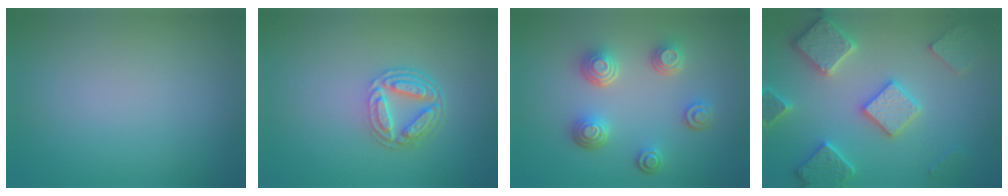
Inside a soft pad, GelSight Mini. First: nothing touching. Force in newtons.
{"total": 4.4, "press": 3.3, "slide": 2.9}
{"total": 4.5, "press": 3.5, "slide": 2.8}
{"total": 5.7, "press": 5.6, "slide": 1.3}